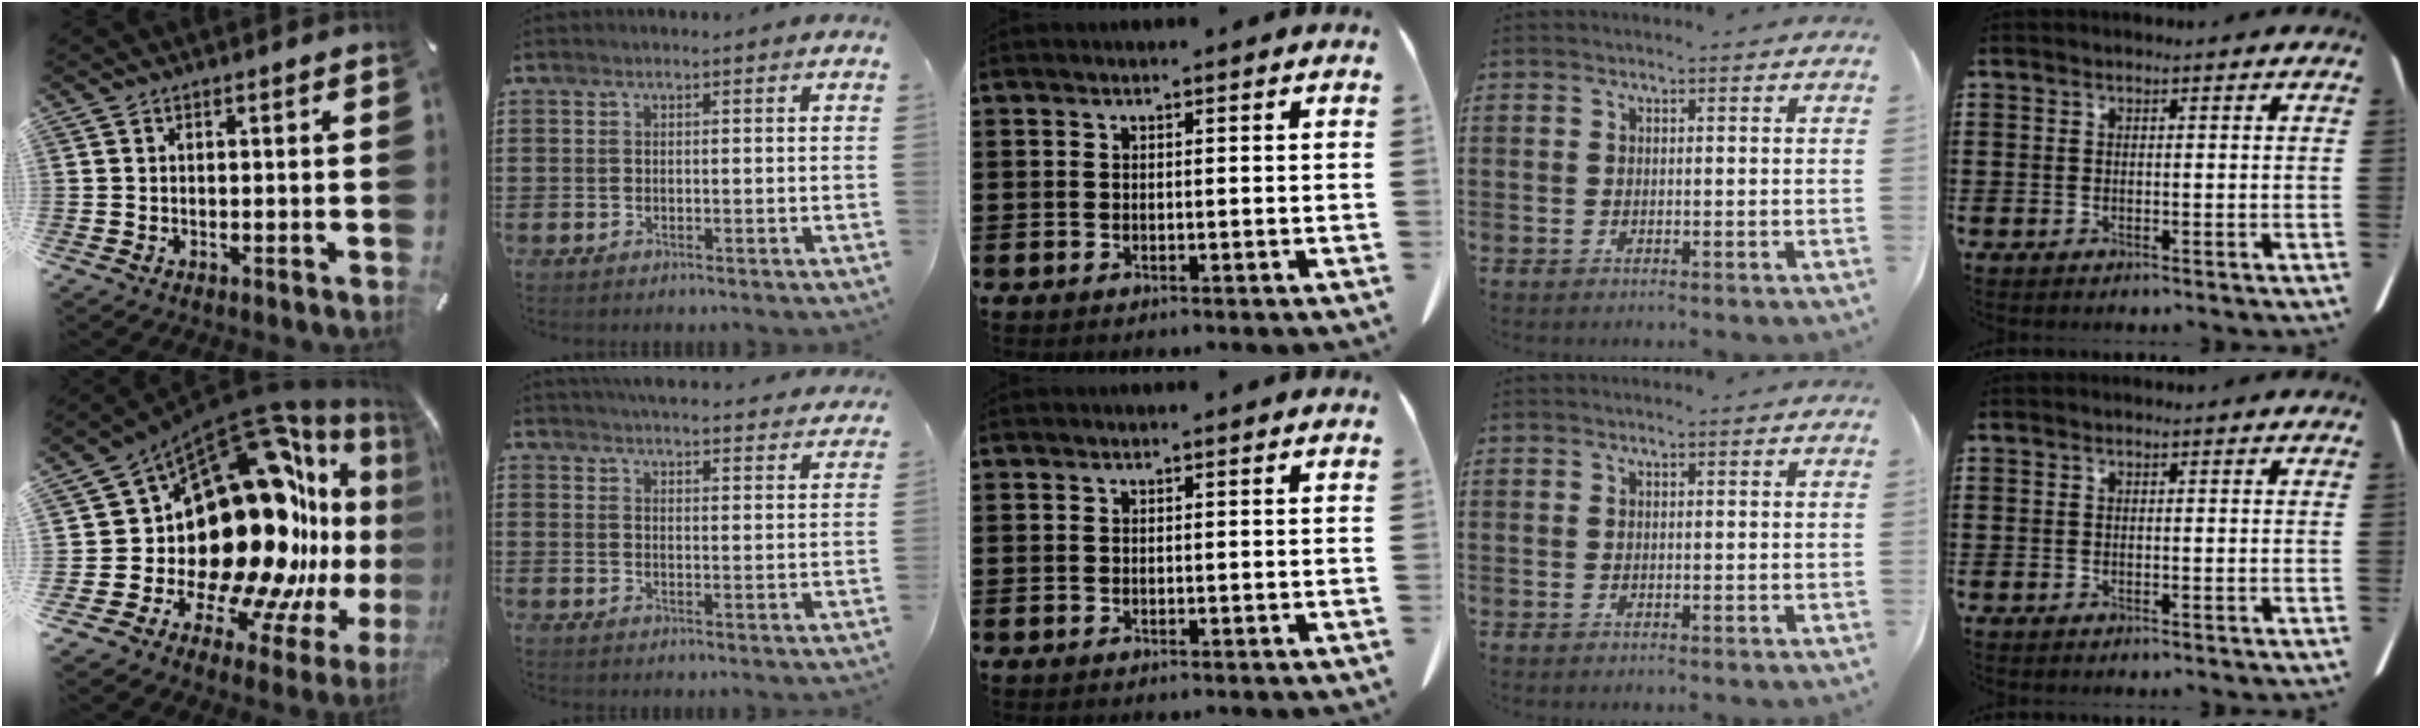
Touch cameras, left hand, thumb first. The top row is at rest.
{"thumb": {"total": 32.9, "force": [4.1, 19.2, 26.5], "torque": [-0.341, -0.150, 0.143]}, "index": {"total": 4.6, "force": [4.6, 0.0, 0.6], "torque": [-0.020, -0.032, 0.079]}}